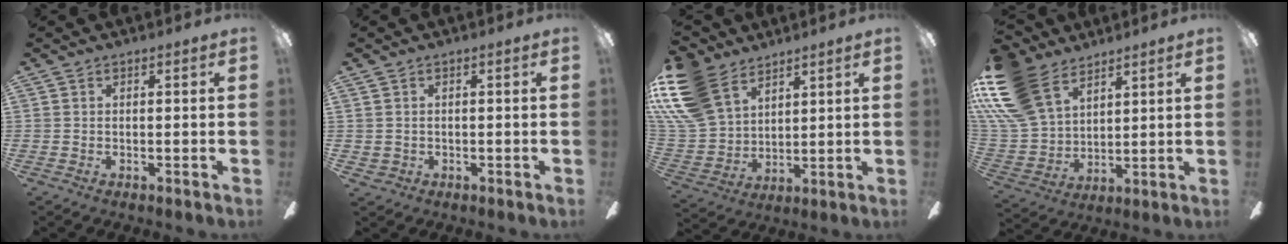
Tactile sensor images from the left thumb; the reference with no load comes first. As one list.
[{"total": 1.3, "force": [0.1, 1.3, 0.3], "torque": [-0.007, 0.002, 0.000]}, {"total": 18.6, "force": [10.5, 11.9, 9.7], "torque": [-0.232, -0.044, 0.198]}, {"total": 20.4, "force": [12.0, 12.6, 10.7], "torque": [-0.254, -0.052, 0.224]}]